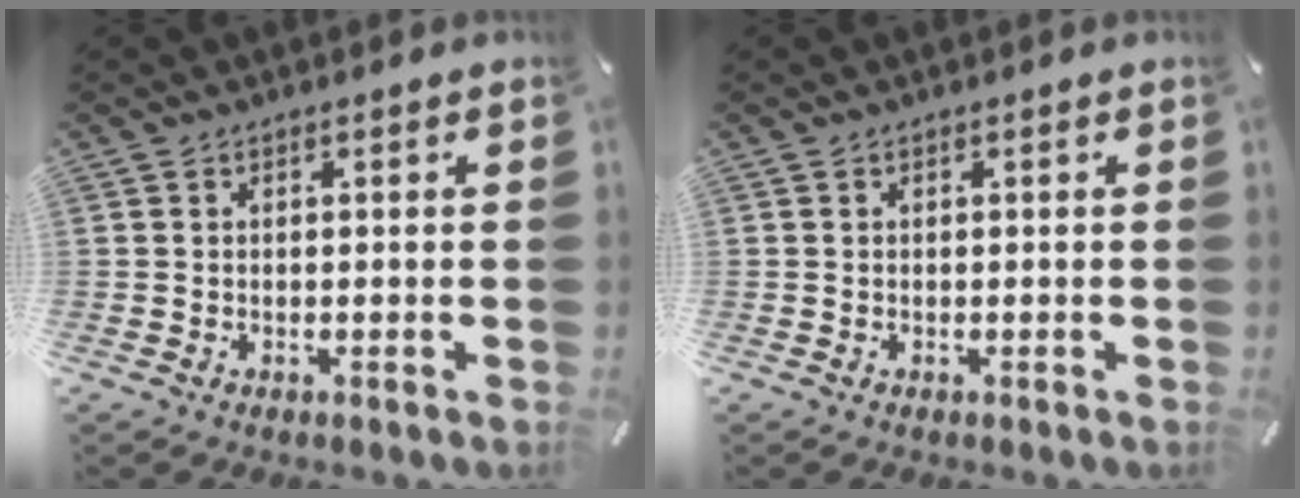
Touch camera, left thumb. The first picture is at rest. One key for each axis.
{"total": 0.0}